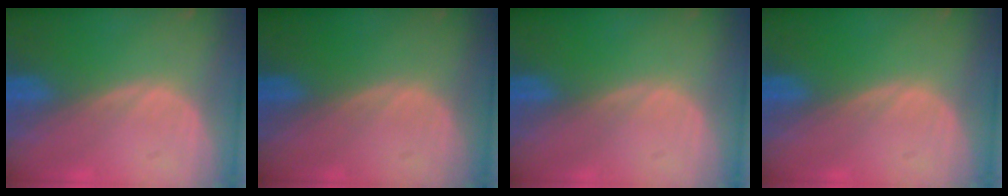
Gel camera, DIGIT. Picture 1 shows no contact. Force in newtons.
{"total": 0.0}
{"total": 0.0}
{"total": 0.0}